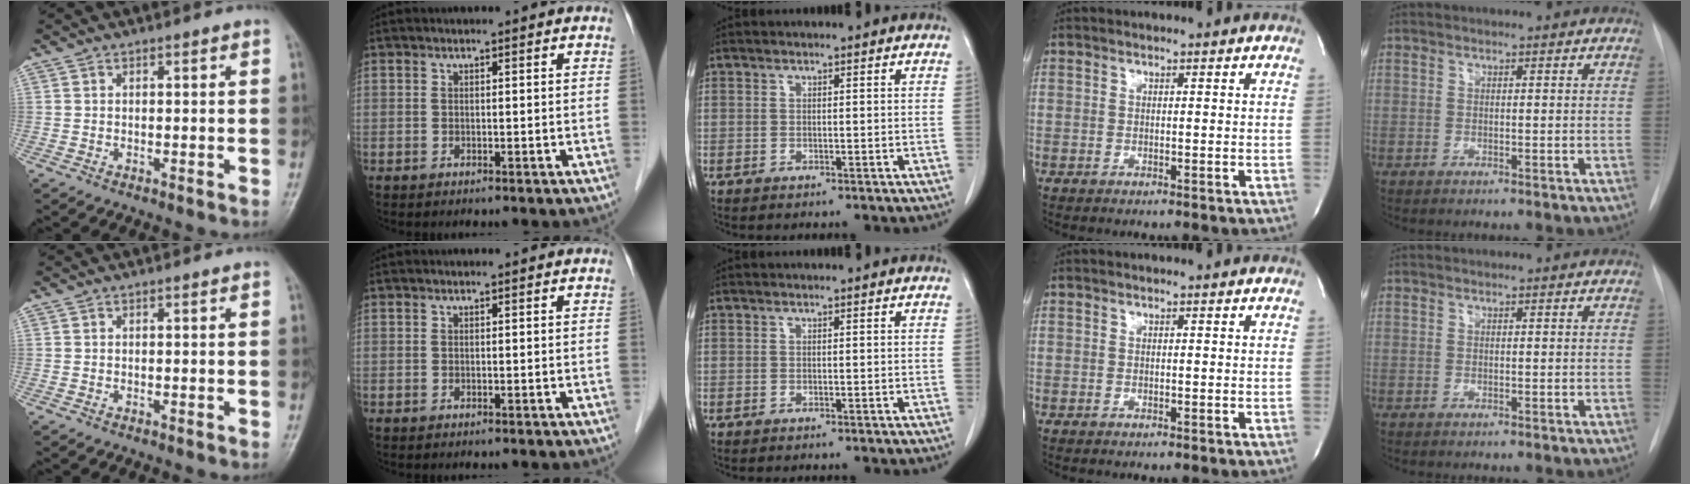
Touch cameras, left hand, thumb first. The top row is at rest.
{}